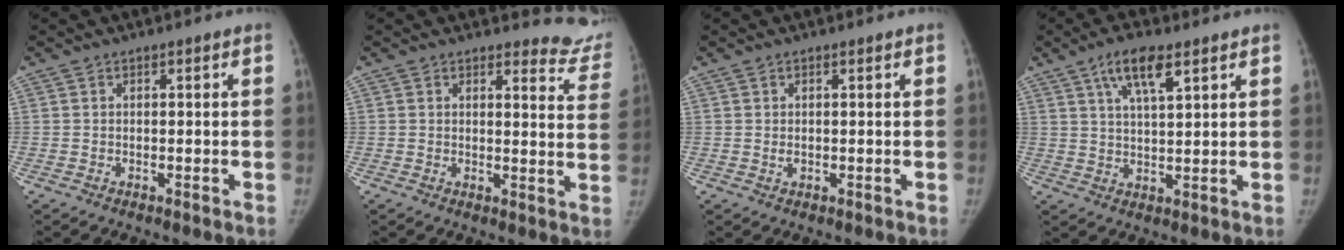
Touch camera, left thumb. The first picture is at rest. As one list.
[{"total": 10.6, "force": [10.3, 2.4, -0.4], "torque": [0.056, -0.110, 0.078]}, {"total": 0.8, "force": [0.0, 0.6, 0.5], "torque": [-0.007, -0.003, 0.005]}, {"total": 7.7, "force": [4.4, 2.4, 5.9], "torque": [-0.102, -0.014, 0.080]}]